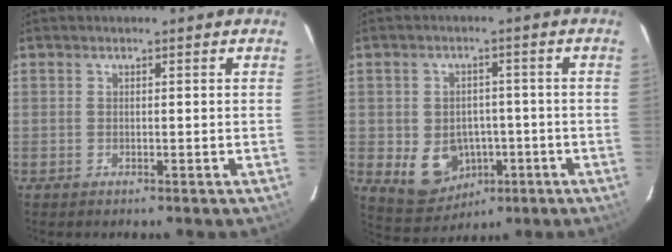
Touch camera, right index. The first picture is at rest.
{"total": 9.2, "force": [-2.8, 7.6, 4.3], "torque": [-0.106, 0.000, -0.018]}